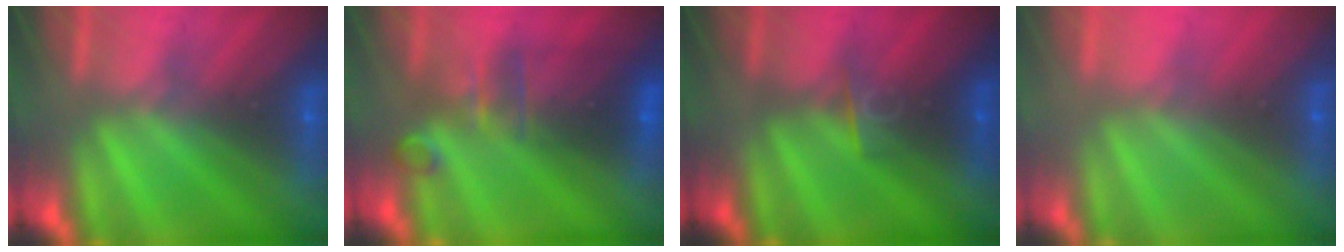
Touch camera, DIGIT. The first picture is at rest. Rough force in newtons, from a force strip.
{"total": 7.1}
{"total": 2.6}
{"total": 3.1}